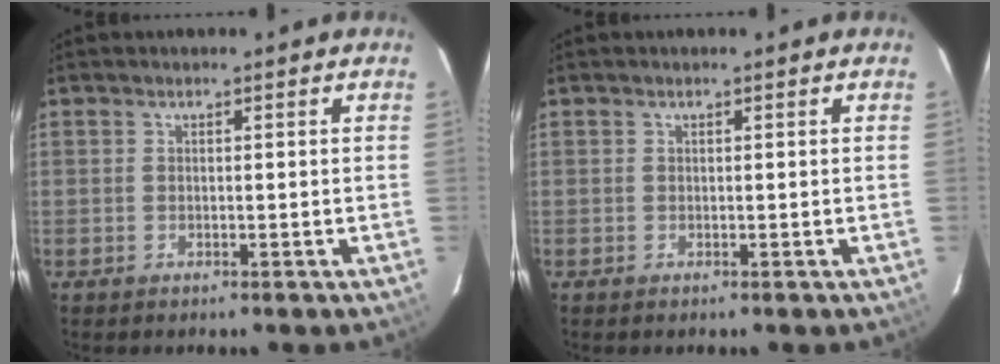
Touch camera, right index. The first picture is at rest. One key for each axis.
{"total": 0.0}